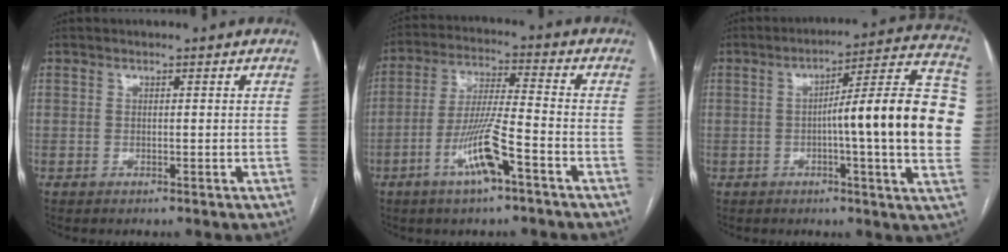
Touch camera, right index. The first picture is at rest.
{"total": 10.2, "force": [-4.9, 0.8, 8.9], "torque": [-0.173, -0.004, -0.091]}
{"total": 20.2, "force": [-0.4, 1.3, 20.1], "torque": [-0.217, 0.035, -0.006]}